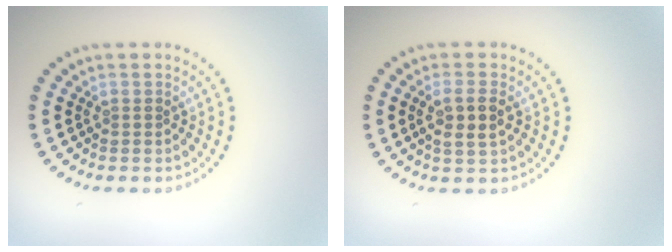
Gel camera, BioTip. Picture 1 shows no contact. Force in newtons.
{"total": 2.6, "press": 2.4, "slide": 0.9}